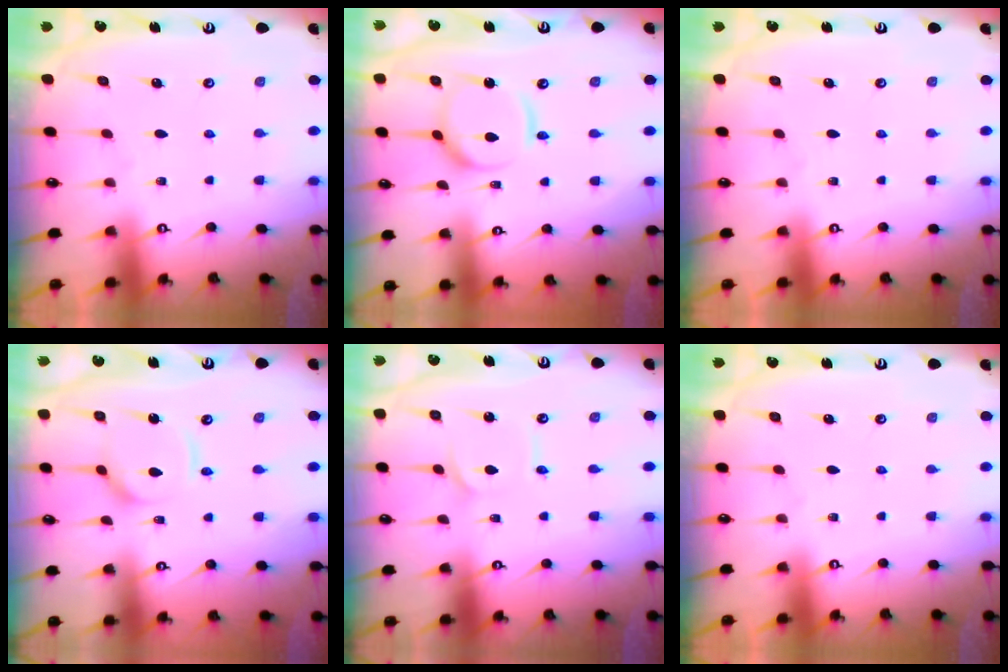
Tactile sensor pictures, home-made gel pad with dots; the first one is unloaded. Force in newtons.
{"total": 9.6, "press": 9.6, "slide": 0.9}
{"total": 0.0}
{"total": 10.1, "press": 10.1, "slide": 0.9}
{"total": 2.4, "press": 2.4, "slide": 0.2}
{"total": 0.0}